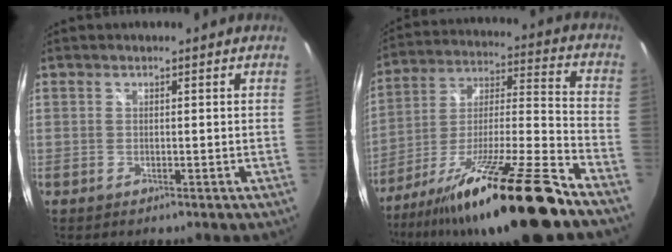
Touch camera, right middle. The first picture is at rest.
{"total": 22.7, "force": [-16.4, 0.8, 15.6], "torque": [-0.258, -0.017, -0.274]}